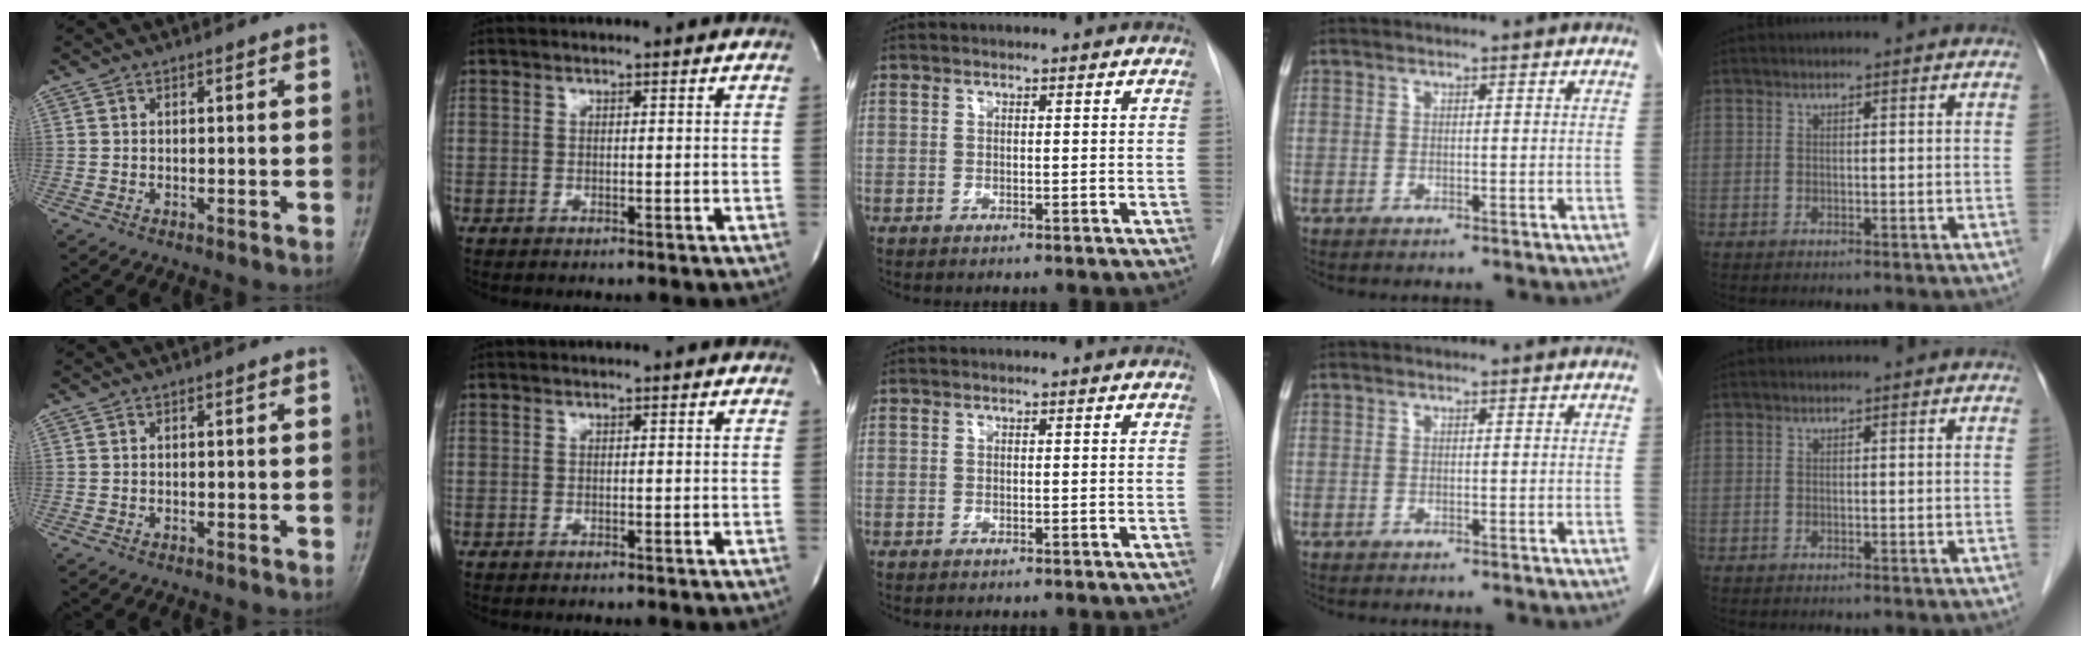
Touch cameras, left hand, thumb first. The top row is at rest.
{}